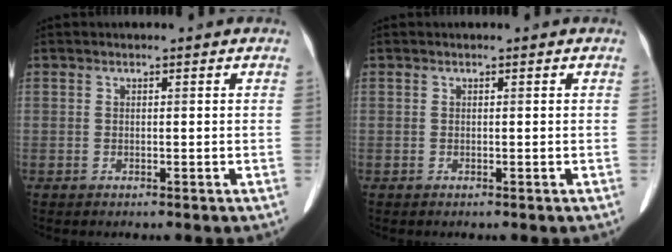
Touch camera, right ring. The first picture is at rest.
{"total": 0.0}